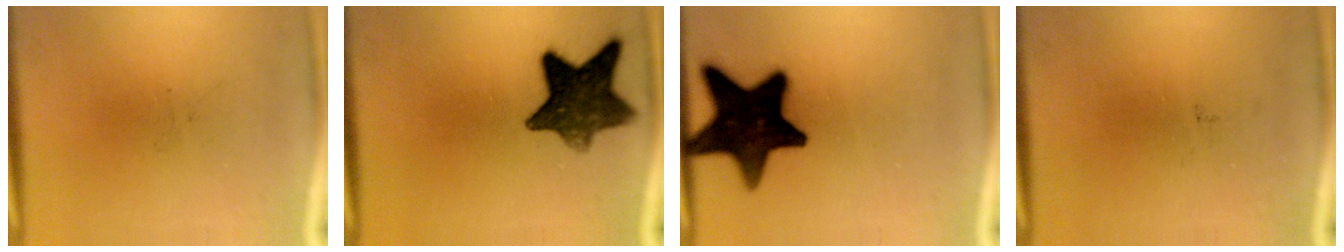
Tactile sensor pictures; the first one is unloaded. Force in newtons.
{"total": 10.8}
{"total": 18.4}
{"total": 0.0}